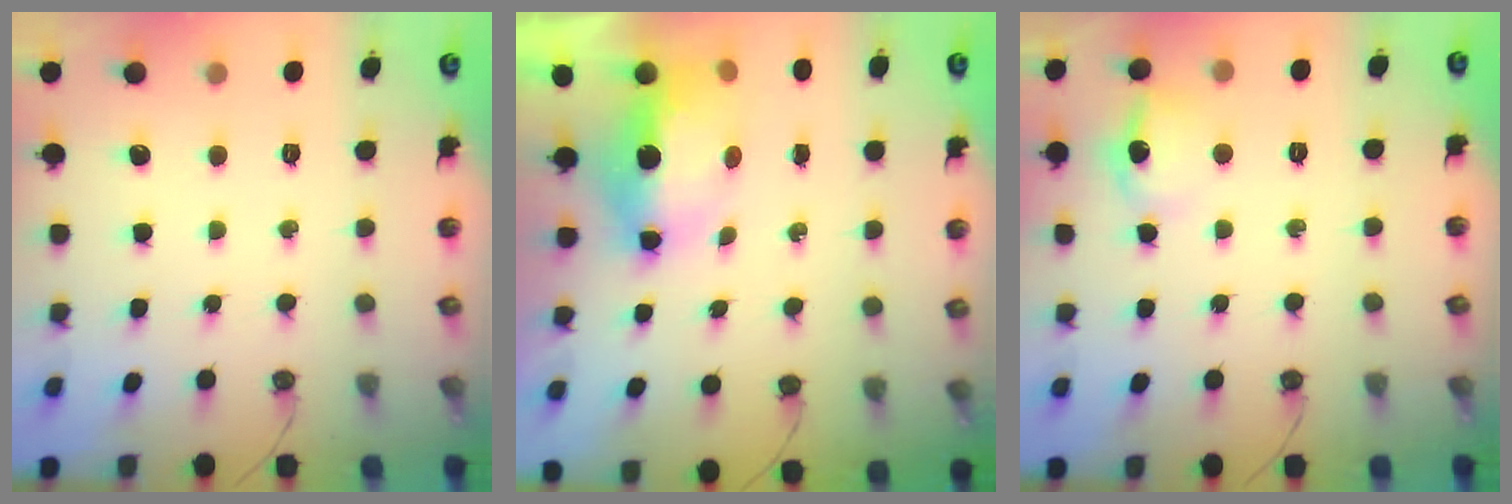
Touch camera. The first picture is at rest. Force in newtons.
{"total": 8.0, "press": 7.9, "slide": 1.3}
{"total": 9.5, "press": 9.4, "slide": 0.8}